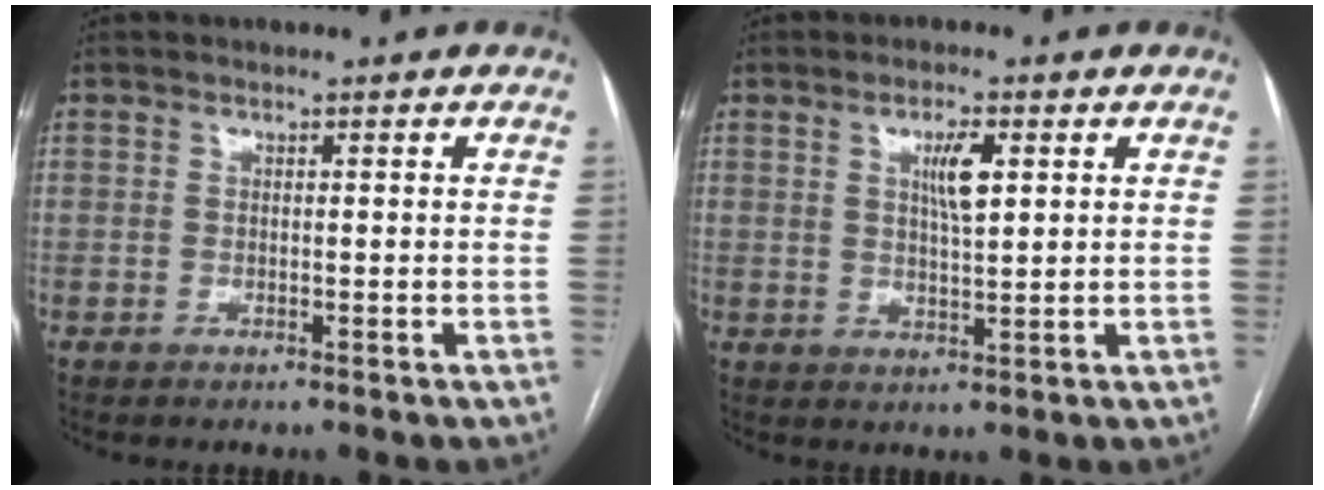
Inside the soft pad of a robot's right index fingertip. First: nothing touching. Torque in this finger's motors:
{"motor_torque": [0.24, -0.04, 0.11, 0.06]}